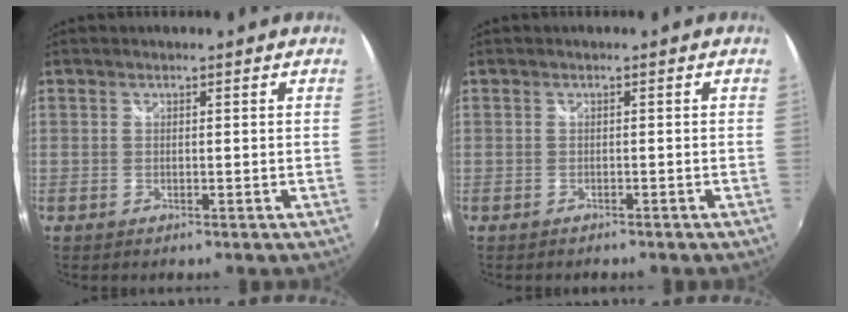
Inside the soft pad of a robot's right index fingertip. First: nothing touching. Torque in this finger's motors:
{"motor_torque": [-0.02, 0.02, -0.02, 0.01]}